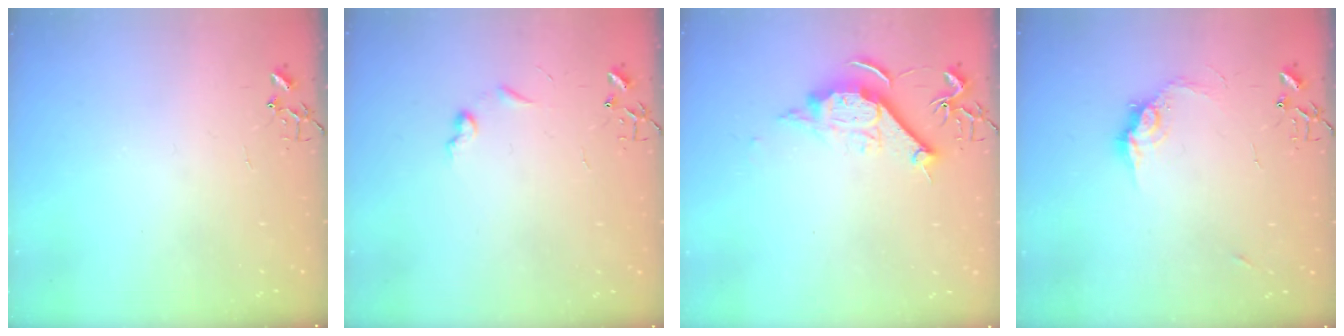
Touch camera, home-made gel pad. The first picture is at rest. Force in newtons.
{"total": 6.1, "press": 6.1, "slide": 0.7}
{"total": 11.6, "press": 11.6, "slide": 1.2}
{"total": 9.8, "press": 9.8, "slide": 0.6}